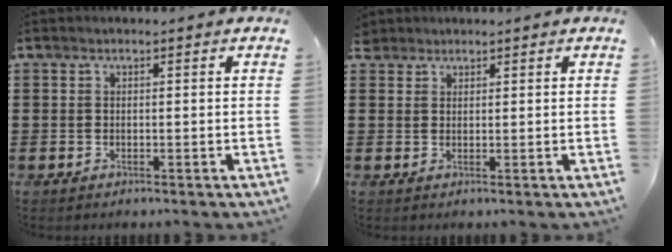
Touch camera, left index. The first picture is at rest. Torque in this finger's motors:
{"motor_torque": [0.26, -0.20, -0.01, 0.00]}